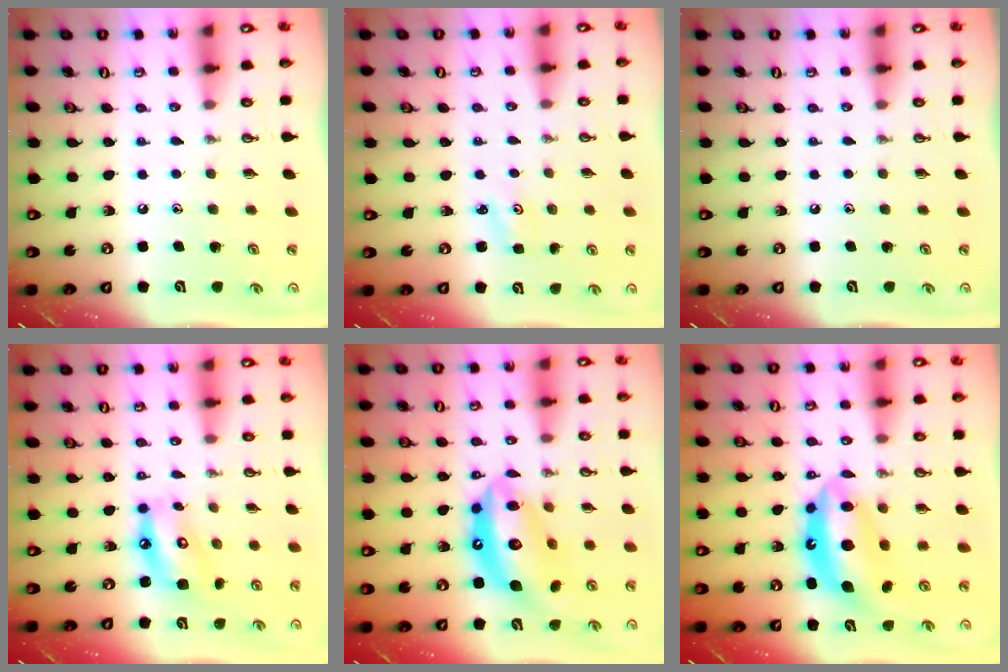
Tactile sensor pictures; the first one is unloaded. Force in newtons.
{"total": 2.1, "press": 2.1, "slide": 0.3}
{"total": 0.0}
{"total": 10.0, "press": 10.0, "slide": 0.7}
{"total": 16.7, "press": 16.6, "slide": 1.9}
{"total": 12.9, "press": 12.9, "slide": 0.8}